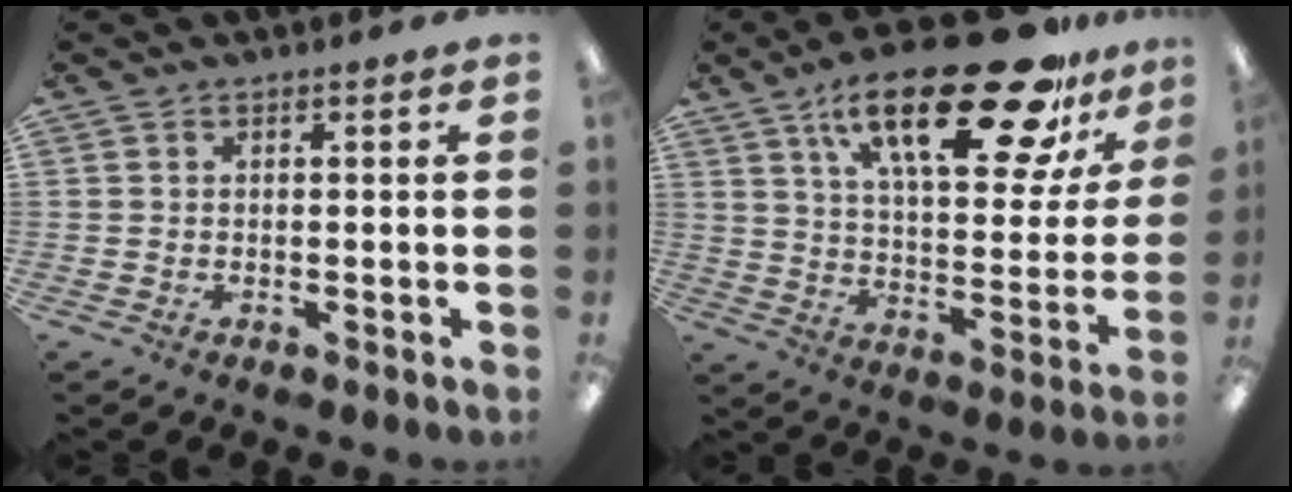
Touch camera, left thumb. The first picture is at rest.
{"total": 27.4, "force": [16.9, 9.8, 19.1], "torque": [-0.286, -0.094, 0.271]}